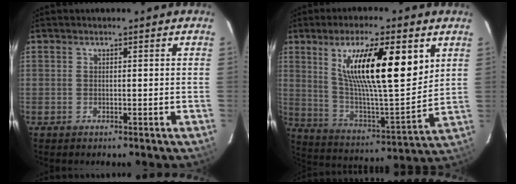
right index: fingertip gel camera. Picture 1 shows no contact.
{"total": 20.4, "force": [8.2, 4.6, 18.1], "torque": [-0.298, -0.003, 0.147]}